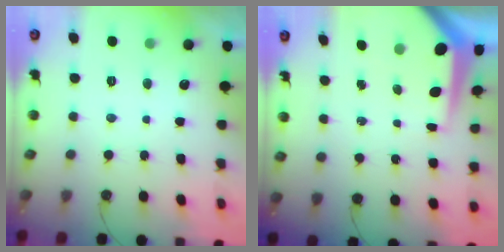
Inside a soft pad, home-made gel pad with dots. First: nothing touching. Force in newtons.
{"total": 8.3, "press": 8.3, "slide": 0.8}